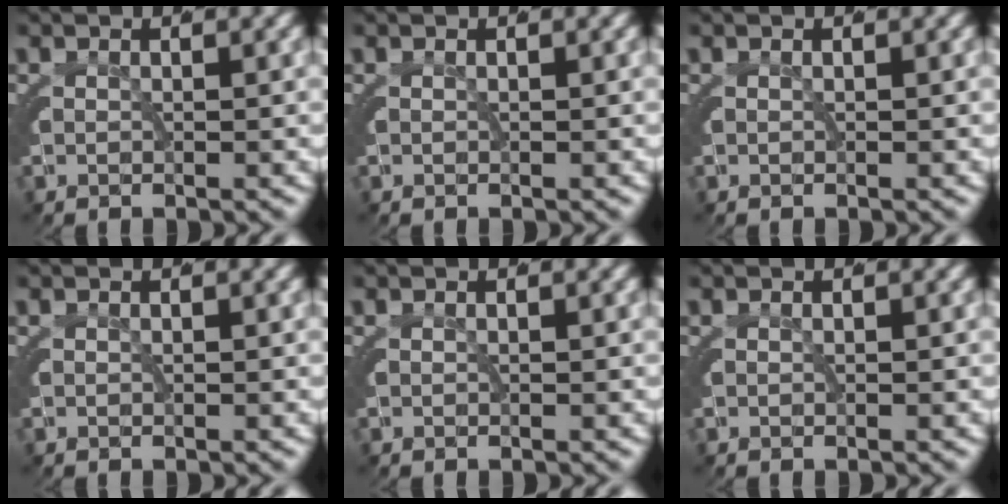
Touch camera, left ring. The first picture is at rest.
{"total": 0.0}
{"total": 0.0}
{"total": 0.0}
{"total": 0.0}
{"total": 0.0}